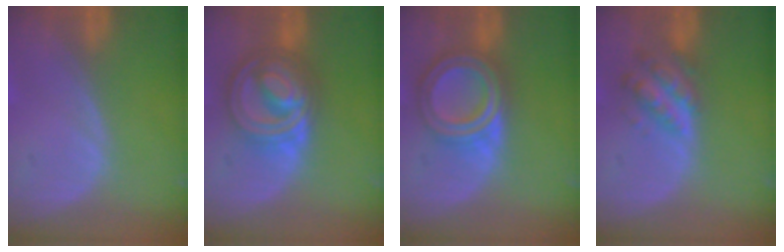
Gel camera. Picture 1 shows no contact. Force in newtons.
{"total": 9.2, "press": 9.2, "slide": 0.7}
{"total": 7.5, "press": 7.5, "slide": 0.5}
{"total": 5.5, "press": 5.5, "slide": 0.2}